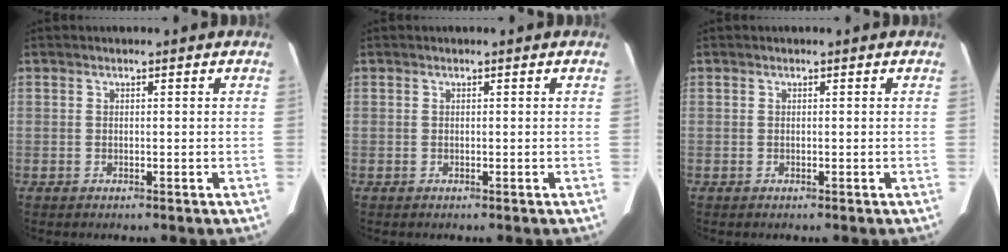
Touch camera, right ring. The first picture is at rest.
{"total": 0.0}
{"total": 0.0}